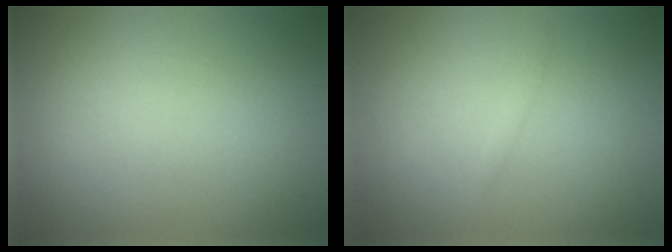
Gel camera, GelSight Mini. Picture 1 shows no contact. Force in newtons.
{"total": 0.5, "press": 0.5, "slide": 0.0}